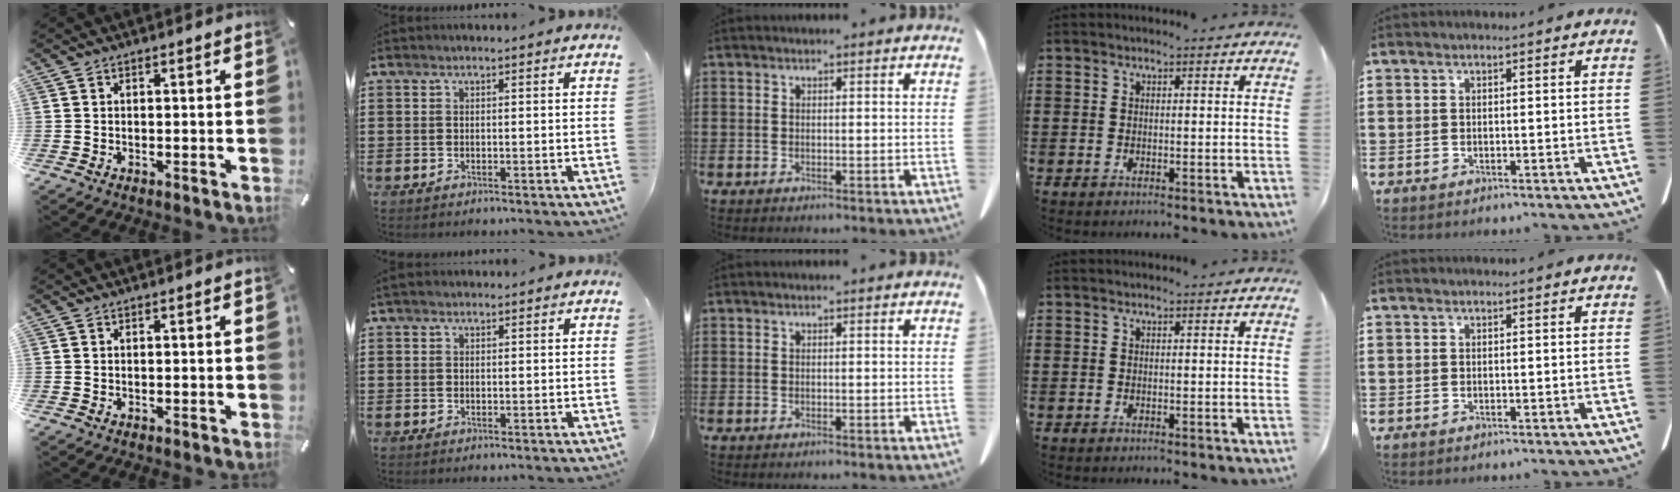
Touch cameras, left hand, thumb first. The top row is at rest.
{"index": {"total": 0.5, "force": [0.2, 0.4, 0.2], "torque": [-0.006, 0.005, 0.003]}}